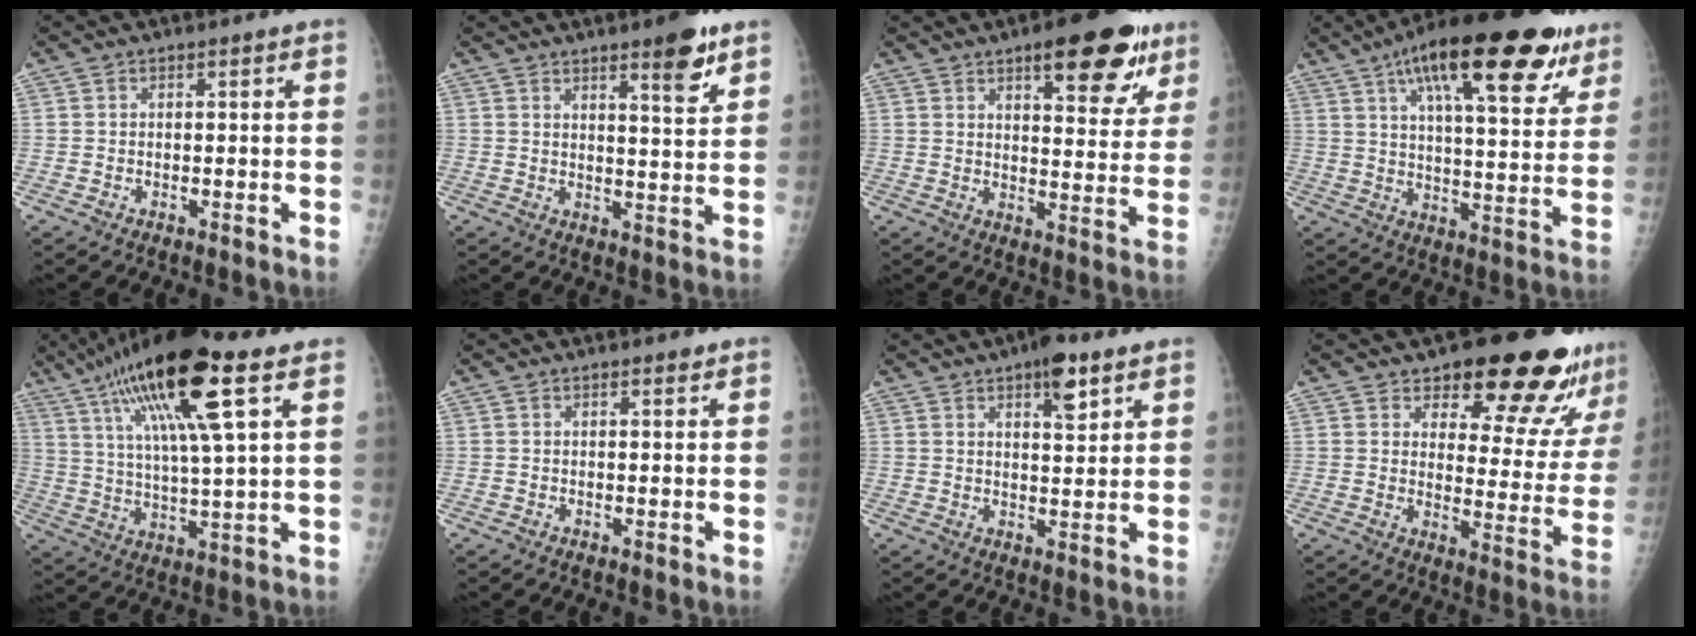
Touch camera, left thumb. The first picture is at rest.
{"total": 7.4, "force": [4.8, 1.4, 5.5], "torque": [-0.067, -0.031, 0.066]}
{"total": 15.4, "force": [9.0, 5.7, 11.1], "torque": [-0.095, -0.037, 0.120]}
{"total": 24.9, "force": [14.2, 8.1, 18.8], "torque": [-0.250, -0.023, 0.210]}
{"total": 20.2, "force": [10.1, 3.3, 17.2], "torque": [-0.315, -0.010, 0.178]}
{"total": 1.1, "force": [0.8, 0.3, 0.6], "torque": [-0.004, -0.004, 0.011]}
{"total": 7.3, "force": [4.3, 2.6, 5.3], "torque": [-0.060, -0.021, 0.060]}
{"total": 18.3, "force": [14.8, 6.0, 8.8], "torque": [-0.057, -0.105, 0.182]}